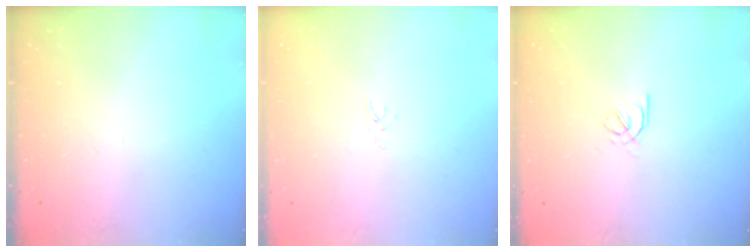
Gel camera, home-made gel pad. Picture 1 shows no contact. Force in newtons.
{"total": 1.0, "press": 1.0, "slide": 0.3}
{"total": 2.6, "press": 2.5, "slide": 0.6}